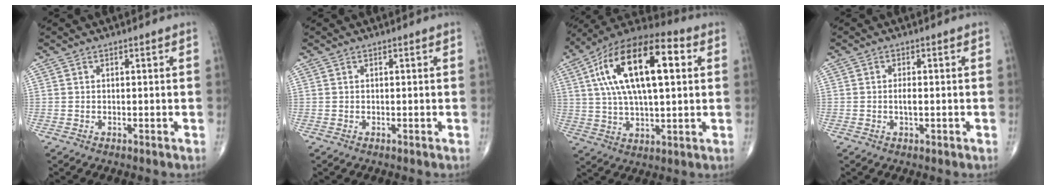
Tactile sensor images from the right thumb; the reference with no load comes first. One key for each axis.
{"total": 0.0}
{"total": 22.5, "fx": 5.6, "fy": 9.8, "fz": 19.4, "tx": -0.337, "ty": 0.018, "tz": 0.085}
{"total": 1.2, "fx": -0.2, "fy": 0.5, "fz": 1.1, "tx": -0.017, "ty": 0.001, "tz": -0.005}